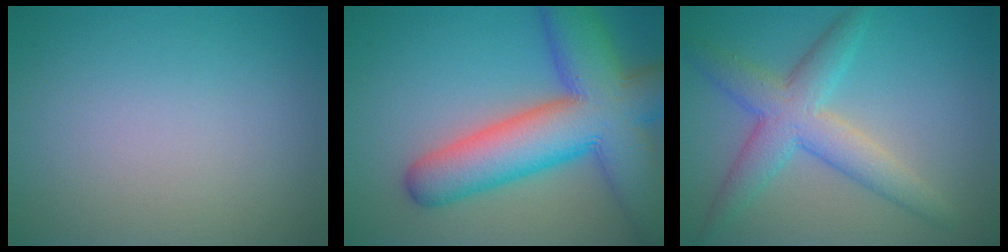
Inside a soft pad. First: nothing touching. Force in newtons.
{"total": 12.6, "press": 12.6, "slide": 0.4}
{"total": 5.4, "press": 5.4, "slide": 0.1}